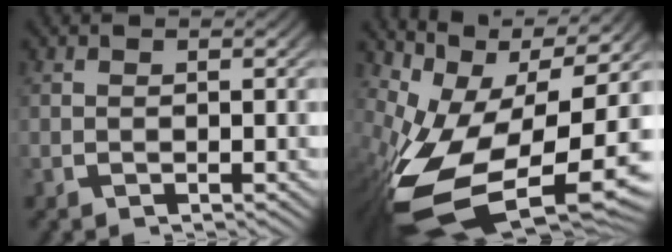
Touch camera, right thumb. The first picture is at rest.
{"total": 18.0, "force": [-1.7, 10.1, 14.8], "torque": [-0.290, -0.059, 0.009]}